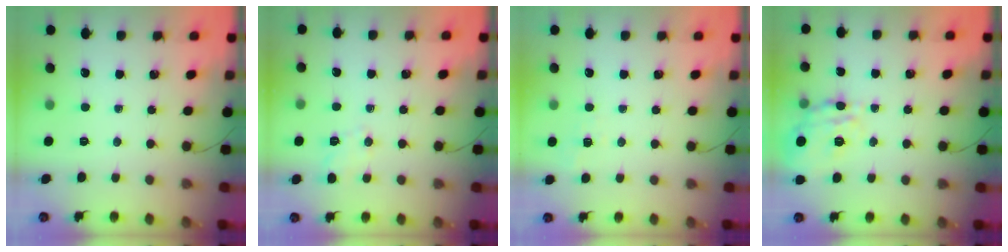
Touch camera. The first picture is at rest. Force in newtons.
{"total": 2.7, "press": 2.3, "slide": 1.5}
{"total": 3.9, "press": 3.5, "slide": 1.7}
{"total": 14.4, "press": 14.4, "slide": 1.1}